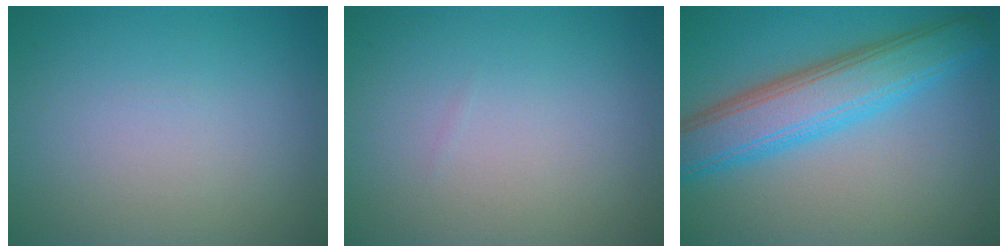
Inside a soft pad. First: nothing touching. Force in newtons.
{"total": 0.0}
{"total": 7.2, "press": 7.1, "slide": 0.3}